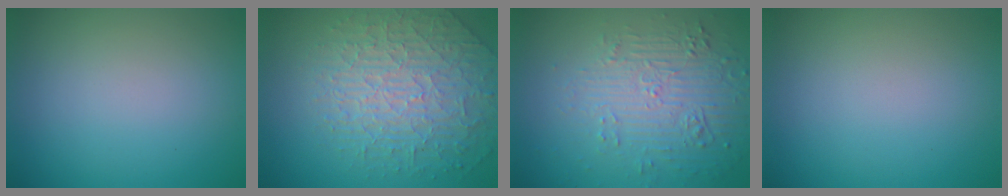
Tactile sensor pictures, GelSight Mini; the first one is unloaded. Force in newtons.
{"total": 5.3, "press": 4.8, "slide": 2.2}
{"total": 5.9, "press": 3.6, "slide": 4.7}
{"total": 0.0}